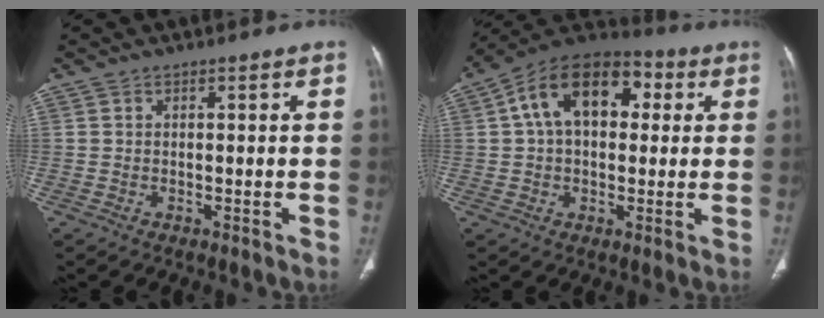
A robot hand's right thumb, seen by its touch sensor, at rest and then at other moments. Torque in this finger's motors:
{"motor_torque": [1.10, 3.42, 1.61, -0.12, 0.12]}